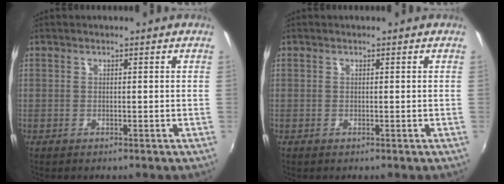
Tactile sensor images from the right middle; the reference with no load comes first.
{"total": 0.0}